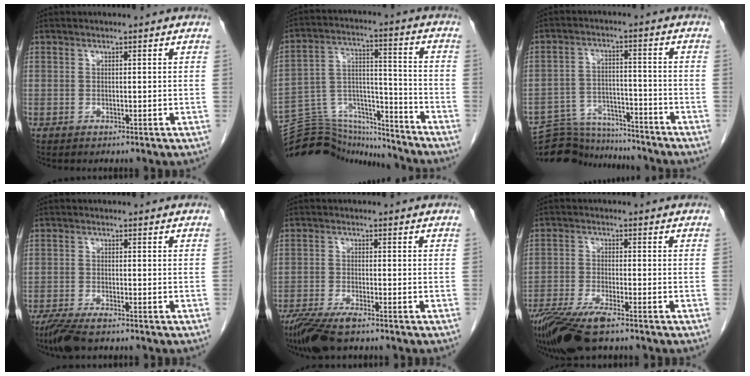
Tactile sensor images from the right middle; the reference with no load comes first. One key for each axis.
{"total": 17.0, "fx": -16.6, "fy": 3.1, "fz": 1.8, "tx": -0.037, "ty": 0.052, "tz": -0.264}
{"total": 12.2, "fx": -11.9, "fy": 2.4, "fz": 1.2, "tx": -0.022, "ty": 0.020, "tz": -0.187}
{"total": 4.9, "fx": -3.7, "fy": 0.9, "fz": 3.1, "tx": -0.060, "ty": -0.012, "tz": -0.064}
{"total": 6.9, "fx": -5.2, "fy": 1.1, "fz": 4.4, "tx": -0.082, "ty": -0.018, "tz": -0.091}
{"total": 10.6, "fx": -7.7, "fy": 1.9, "fz": 7.0, "tx": -0.129, "ty": -0.021, "tz": -0.135}